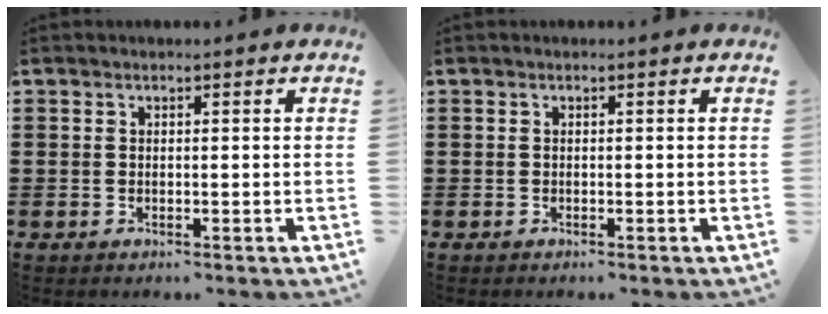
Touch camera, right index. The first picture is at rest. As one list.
[{"total": 0.0}]